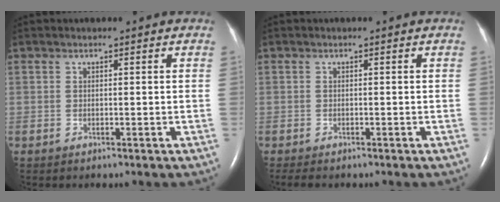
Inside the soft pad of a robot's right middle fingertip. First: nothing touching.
{"total": 1.6, "force": [-1.3, 0.4, 0.9], "torque": [-0.018, -0.006, -0.016]}